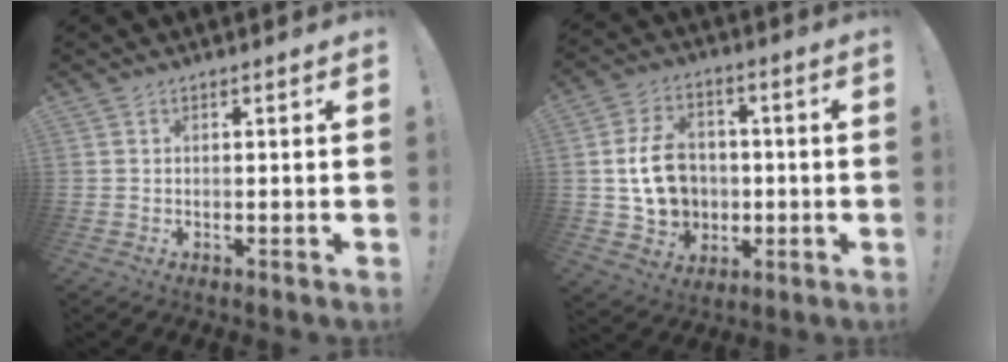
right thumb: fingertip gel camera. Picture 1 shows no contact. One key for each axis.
{"total": 14.3, "fx": -0.4, "fy": 12.0, "fz": 7.9, "tx": -0.119, "ty": 0.009, "tz": 0.004}